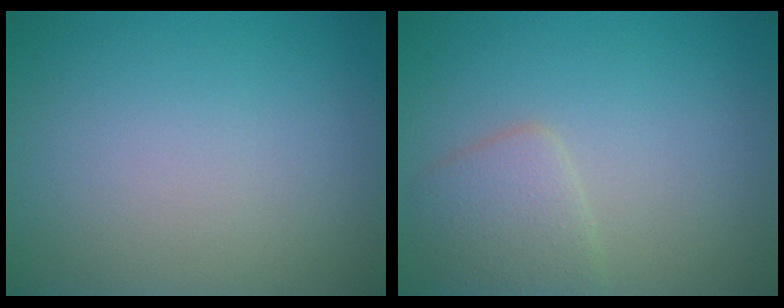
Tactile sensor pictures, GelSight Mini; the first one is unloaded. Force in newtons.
{"total": 2.6, "press": 2.6, "slide": 0.1}